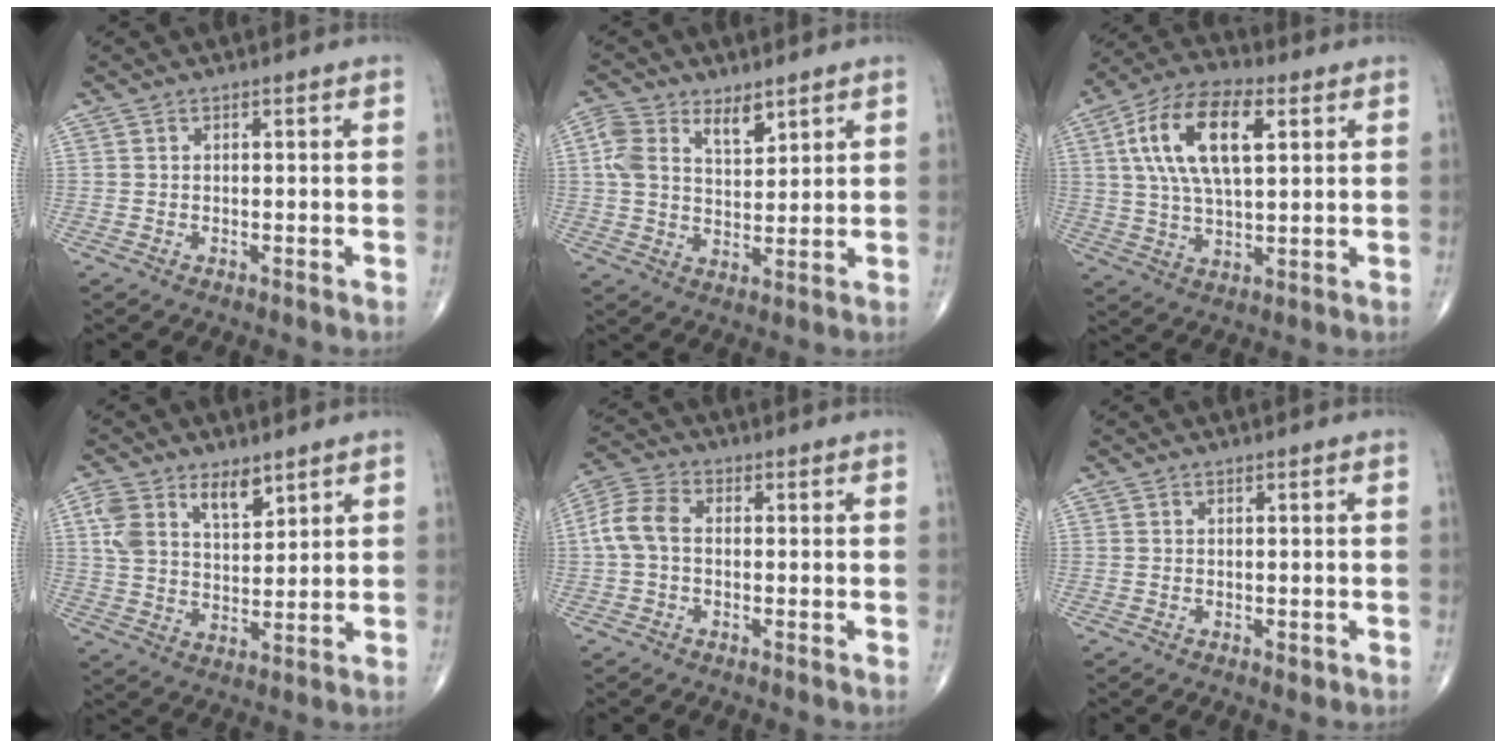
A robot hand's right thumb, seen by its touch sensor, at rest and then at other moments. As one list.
[{"total": 8.4, "force": [4.2, 4.8, 5.5], "torque": [-0.083, -0.010, 0.080]}, {"total": 16.0, "force": [4.7, 7.3, 13.4], "torque": [-0.253, 0.008, 0.082]}, {"total": 9.7, "force": [5.2, 5.2, 6.3], "torque": [-0.100, -0.020, 0.103]}, {"total": 6.5, "force": [-0.2, 4.3, 4.9], "torque": [-0.104, 0.019, -0.013]}, {"total": 0.7, "force": [-0.2, 0.5, 0.6], "torque": [-0.002, -0.001, -0.002]}]